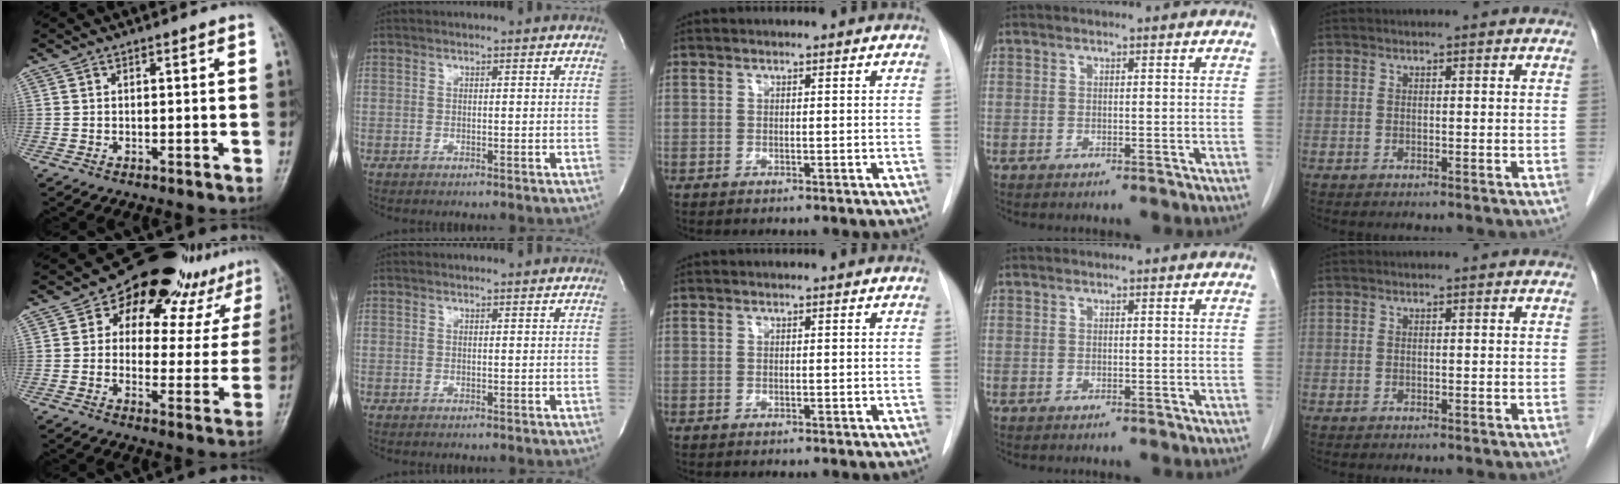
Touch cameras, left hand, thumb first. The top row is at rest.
{"thumb": {"total": 21.0, "force": [13.5, 11.4, 11.3], "torque": [-0.106, -0.027, 0.166]}, "index": {"total": 1.0, "force": [1.0, 0.0, 0.1], "torque": [-0.003, 0.009, 0.009]}}